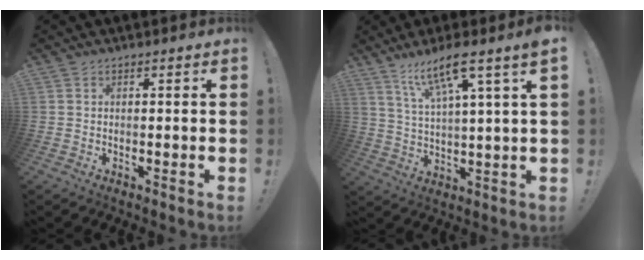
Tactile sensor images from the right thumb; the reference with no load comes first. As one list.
[{"total": 11.8, "force": [7.6, 0.9, 9.0], "torque": [-0.154, -0.035, 0.119]}]